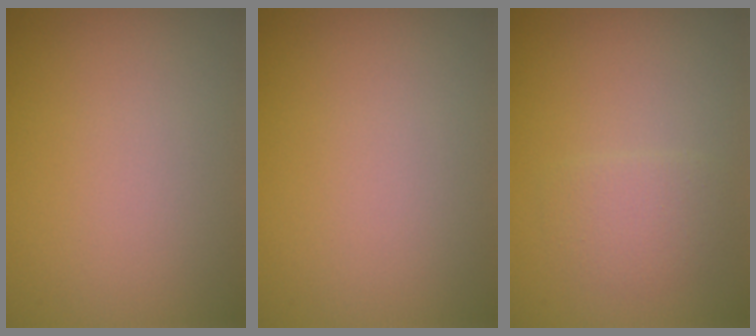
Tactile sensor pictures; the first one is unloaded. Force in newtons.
{"total": 0.0}
{"total": 1.8, "press": 1.8, "slide": 0.1}